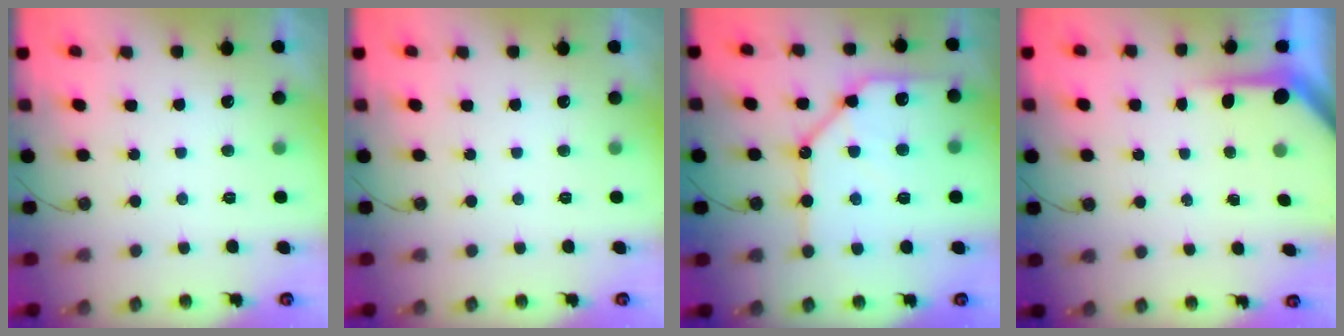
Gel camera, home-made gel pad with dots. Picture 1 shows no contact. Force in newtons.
{"total": 0.0}
{"total": 16.1, "press": 16.0, "slide": 1.7}
{"total": 4.0, "press": 4.0, "slide": 0.4}